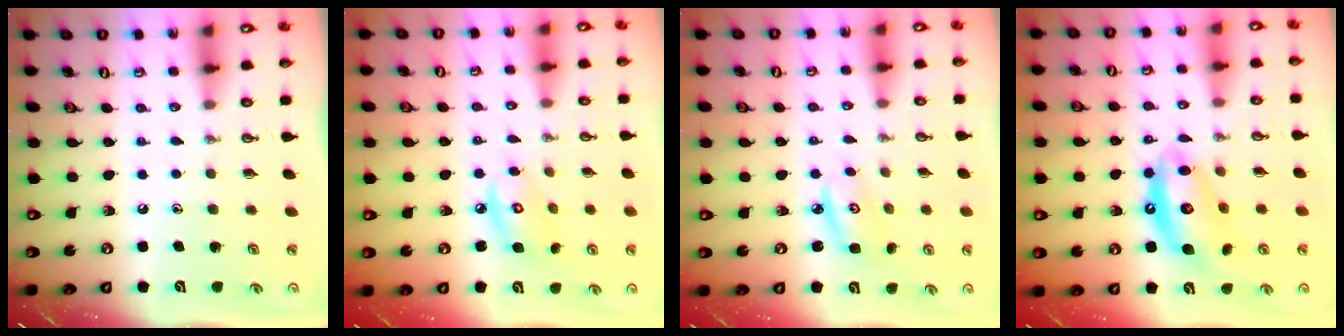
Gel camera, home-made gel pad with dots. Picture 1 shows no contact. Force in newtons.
{"total": 6.9, "press": 6.9, "slide": 0.4}
{"total": 3.8, "press": 3.8, "slide": 0.2}
{"total": 13.6, "press": 13.5, "slide": 1.5}